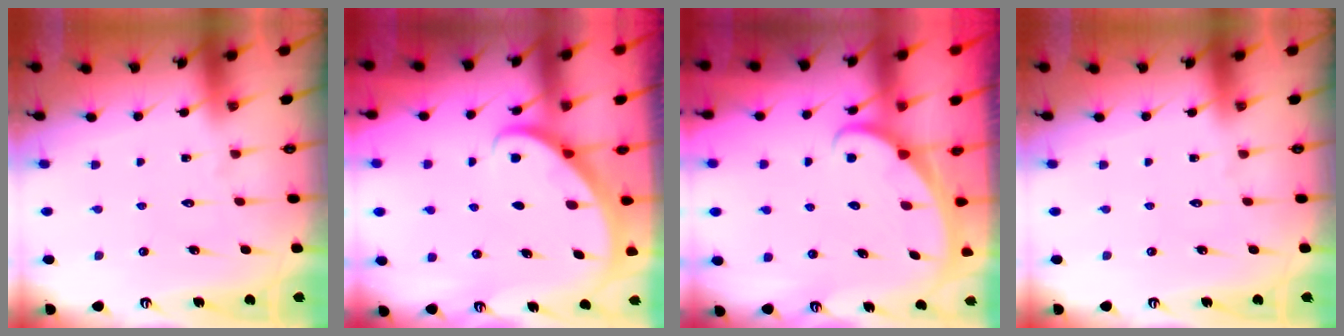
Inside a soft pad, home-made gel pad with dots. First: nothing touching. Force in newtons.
{"total": 2.7, "press": 2.7, "slide": 0.2}
{"total": 2.2, "press": 2.2, "slide": 0.1}
{"total": 0.0}